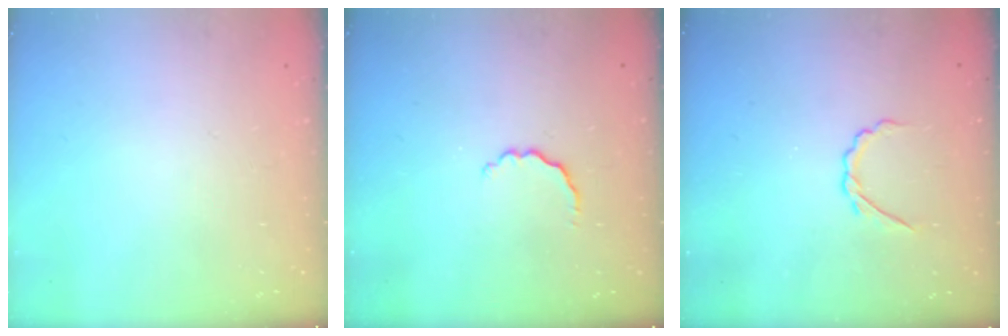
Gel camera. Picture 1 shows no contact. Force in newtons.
{"total": 2.7, "press": 2.6, "slide": 0.8}
{"total": 2.8, "press": 2.6, "slide": 0.8}